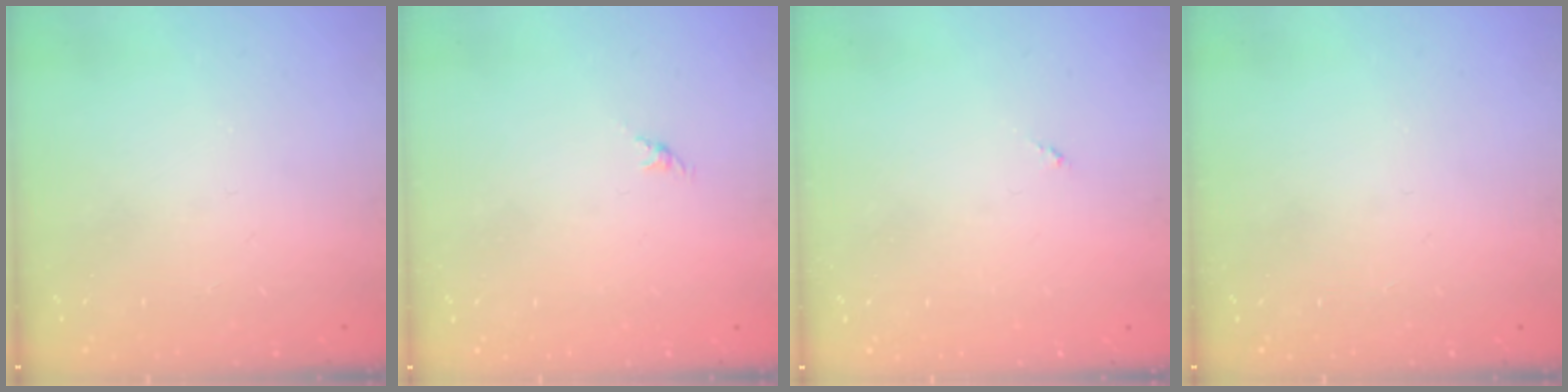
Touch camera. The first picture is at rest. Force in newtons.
{"total": 0.0}
{"total": 0.0}
{"total": 0.0}